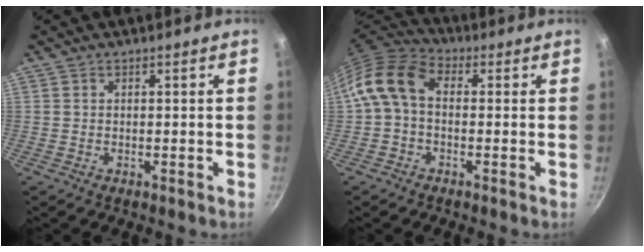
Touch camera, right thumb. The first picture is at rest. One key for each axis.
{"total": 10.9, "fx": 0.5, "fy": 7.2, "fz": 8.1, "tx": -0.153, "ty": 0.029, "tz": -0.006}